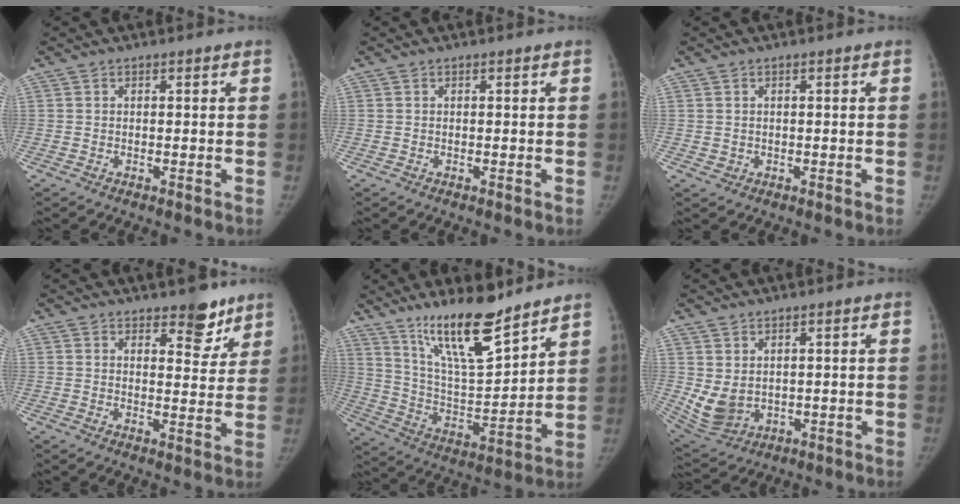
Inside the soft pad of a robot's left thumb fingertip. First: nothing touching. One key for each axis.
{"total": 0.0}
{"total": 1.0, "fx": 0.2, "fy": 0.9, "fz": 0.4, "tx": -0.001, "ty": -0.001, "tz": 0.007}
{"total": 7.0, "fx": 5.1, "fy": 3.0, "fz": 3.7, "tx": -0.015, "ty": -0.033, "tz": 0.069}
{"total": 16.9, "fx": 12.8, "fy": 3.8, "fz": 10.4, "tx": -0.155, "ty": -0.081, "tz": 0.236}
{"total": 6.8, "fx": 1.3, "fy": 4.8, "fz": 4.7, "tx": -0.083, "ty": -0.014, "tz": 0.048}